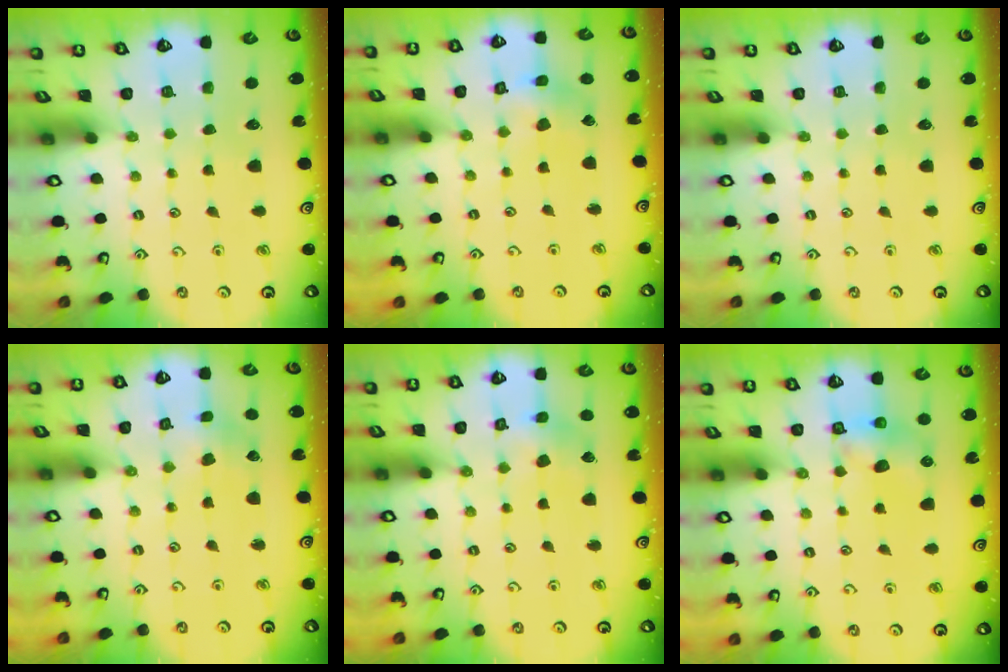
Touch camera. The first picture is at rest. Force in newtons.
{"total": 3.7, "press": 3.7, "slide": 0.3}
{"total": 0.0}
{"total": 2.6, "press": 2.6, "slide": 0.4}
{"total": 5.8, "press": 5.8, "slide": 0.4}
{"total": 7.6, "press": 7.6, "slide": 0.1}